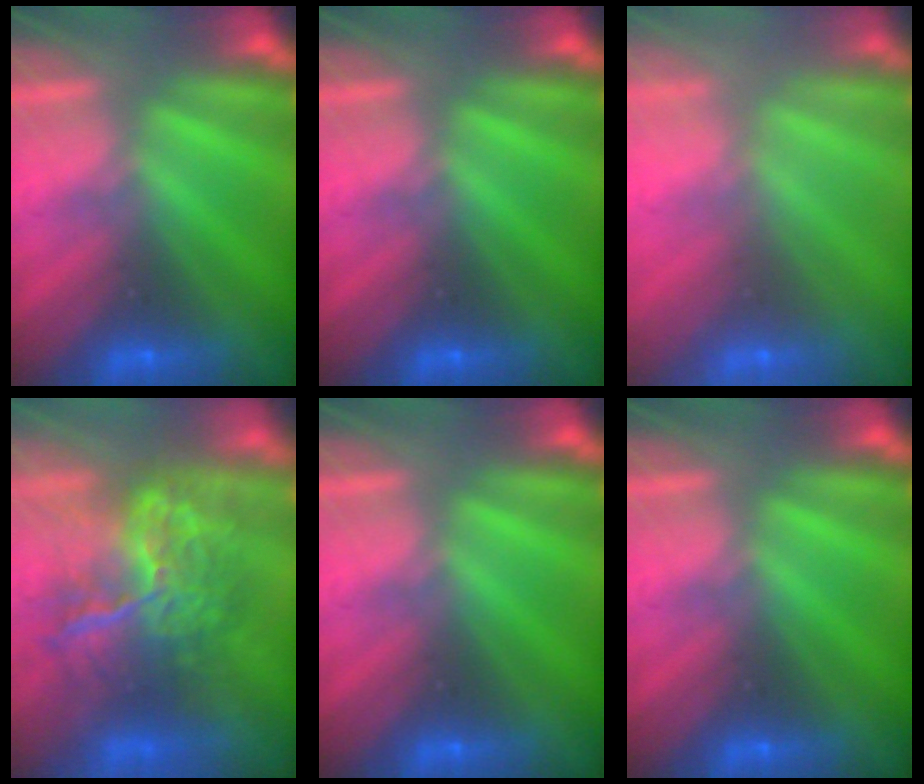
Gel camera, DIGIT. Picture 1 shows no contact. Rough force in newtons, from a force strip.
{"total": 0.0}
{"total": 7.6}
{"total": 7.8}
{"total": 0.0}
{"total": 0.0}